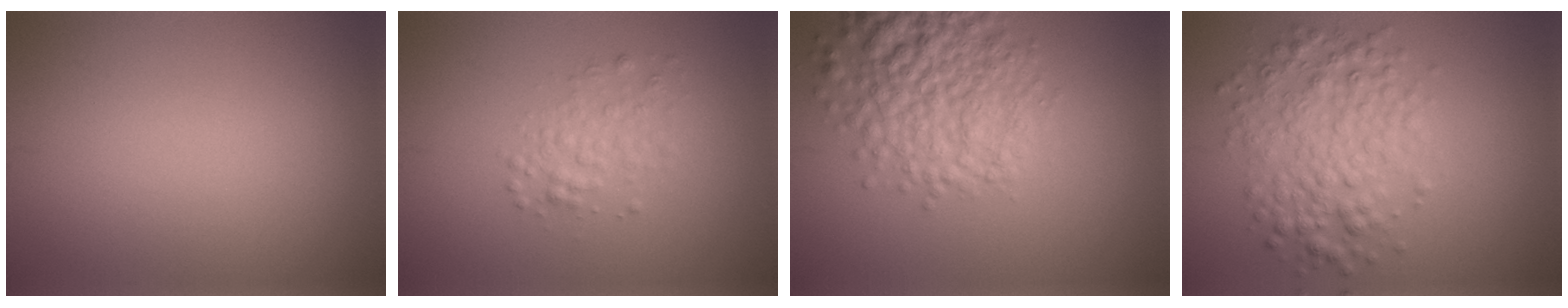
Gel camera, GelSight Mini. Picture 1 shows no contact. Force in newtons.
{"total": 2.1, "press": 2.1, "slide": 0.1}
{"total": 6.9, "press": 6.9, "slide": 0.4}
{"total": 4.9, "press": 4.9, "slide": 0.0}